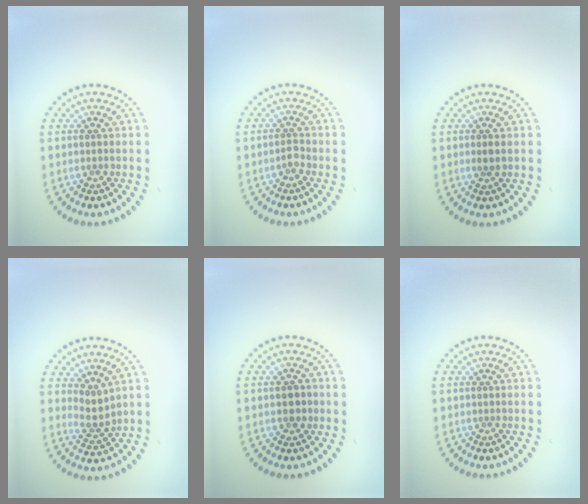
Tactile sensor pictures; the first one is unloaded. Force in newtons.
{"total": 0.9, "press": 0.7, "slide": 0.5}
{"total": 0.8, "press": 0.7, "slide": 0.4}
{"total": 2.2, "press": 1.7, "slide": 1.3}
{"total": 1.6, "press": 1.6, "slide": 0.2}
{"total": 0.0}